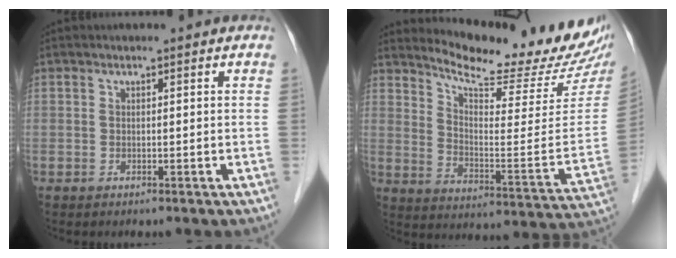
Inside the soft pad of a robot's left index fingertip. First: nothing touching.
{"total": 19.9, "force": [18.3, 1.4, 7.5], "torque": [-0.122, -0.088, 0.246]}